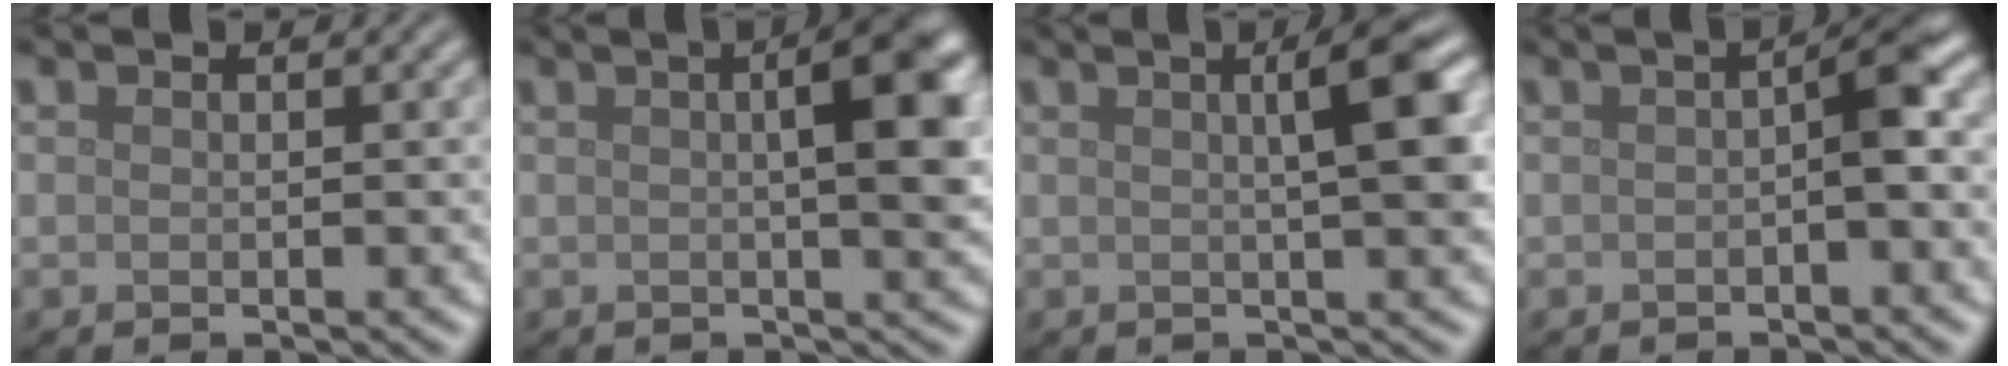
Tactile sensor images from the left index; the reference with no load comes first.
{"total": 6.3, "force": [1.3, 1.4, 6.0], "torque": [-0.060, 0.014, 0.014]}
{"total": 5.0, "force": [1.1, 0.9, 4.8], "torque": [-0.057, 0.012, 0.014]}
{"total": 2.6, "force": [-0.1, 0.4, 2.6], "torque": [-0.040, 0.012, -0.004]}